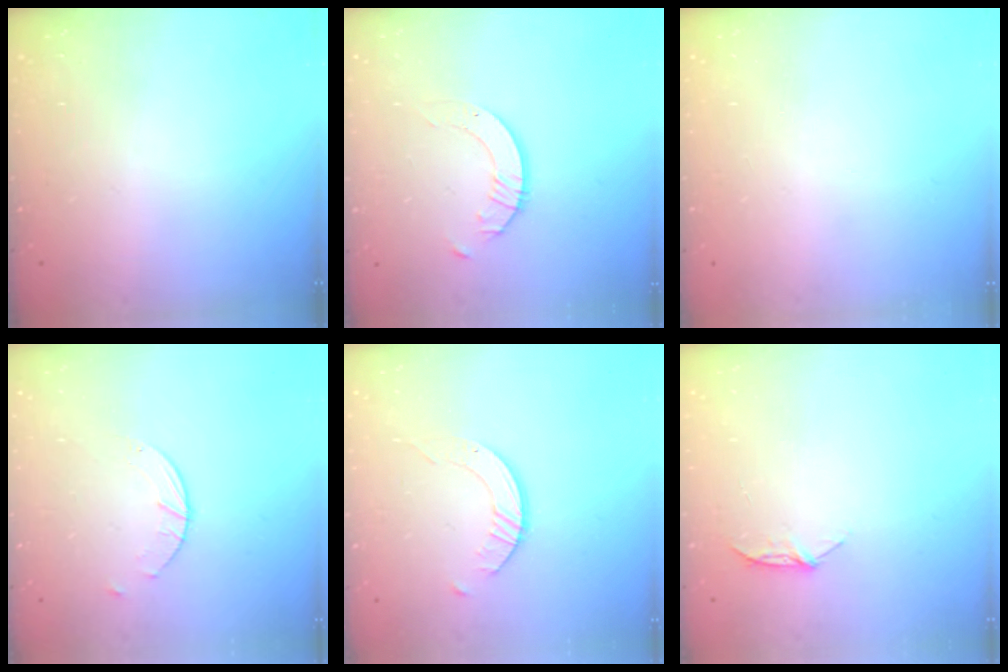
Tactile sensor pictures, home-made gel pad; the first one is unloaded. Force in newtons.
{"total": 2.1, "press": 2.1, "slide": 0.2}
{"total": 0.0}
{"total": 2.0, "press": 2.0, "slide": 0.3}
{"total": 2.9, "press": 2.9, "slide": 0.3}
{"total": 5.9, "press": 5.8, "slide": 0.7}